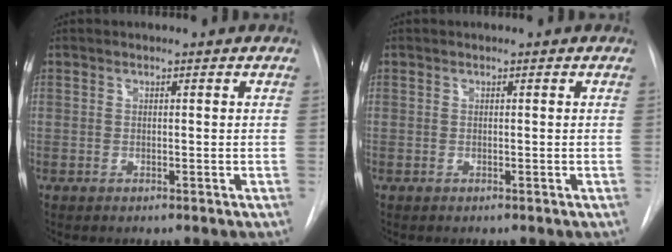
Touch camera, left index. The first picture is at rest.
{"total": 0.0}